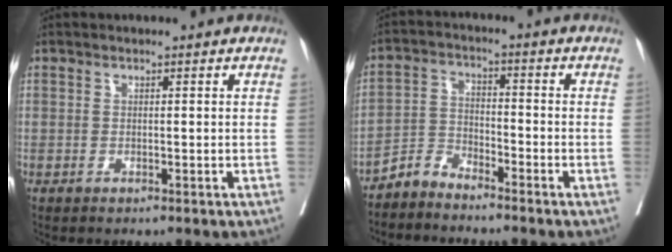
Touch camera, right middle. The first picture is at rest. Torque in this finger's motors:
{"motor_torque": [-0.06, -0.73, 0.04, 0.01]}